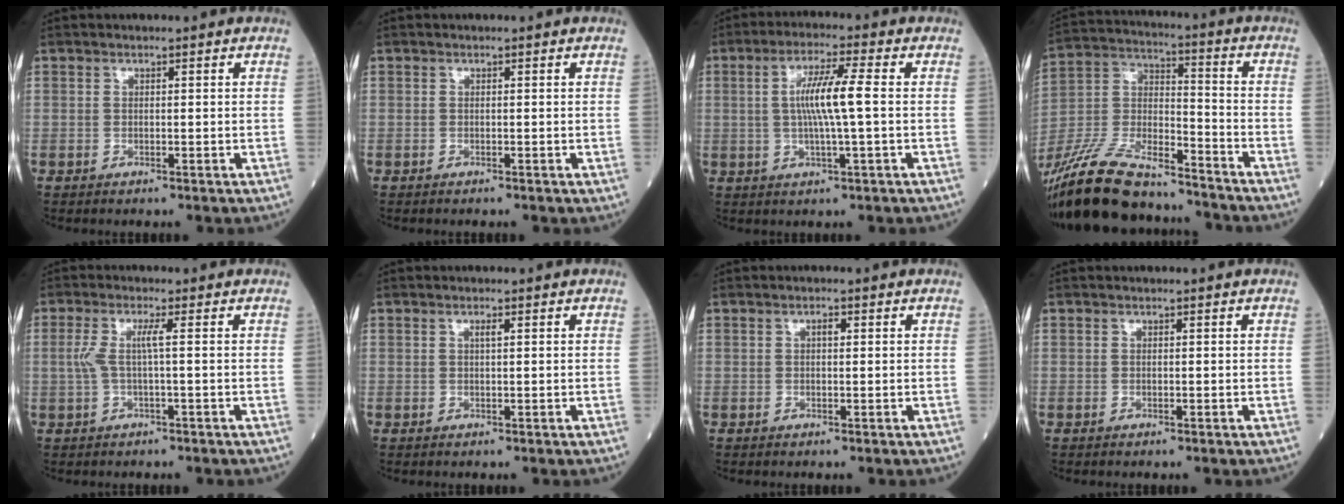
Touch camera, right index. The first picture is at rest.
{"total": 0.0}
{"total": 7.4, "force": [0.4, -0.1, 7.4], "torque": [-0.140, 0.003, 0.005]}
{"total": 22.9, "force": [-19.9, 5.1, 10.0], "torque": [-0.236, -0.020, -0.351]}
{"total": 3.2, "force": [0.1, -0.1, 3.2], "torque": [-0.077, 0.008, 0.003]}
{"total": 0.8, "force": [0.3, 0.0, 0.8], "torque": [-0.017, 0.002, 0.005]}
{"total": 0.9, "force": [0.2, 0.4, 0.8], "torque": [-0.014, 0.003, 0.002]}
{"total": 0.0}